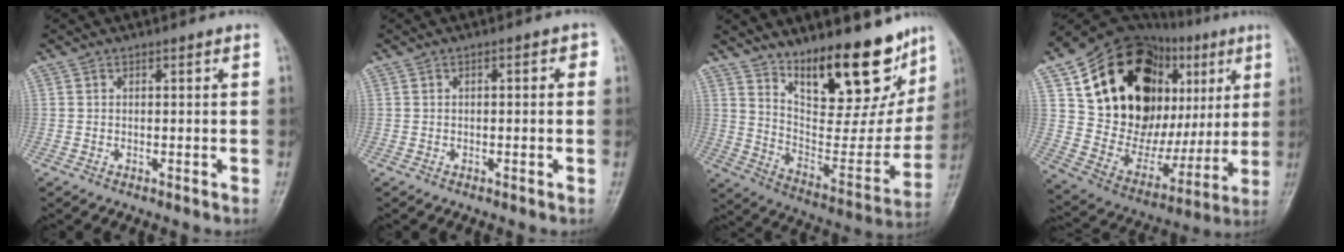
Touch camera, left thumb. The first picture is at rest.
{"total": 1.9, "force": [0.3, 0.9, 1.6], "torque": [-0.012, 0.005, -0.003]}
{"total": 22.4, "force": [15.4, 8.6, 13.8], "torque": [-0.147, -0.092, 0.249]}
{"total": 31.6, "force": [10.2, 19.2, 23.0], "torque": [-0.295, 0.010, 0.179]}